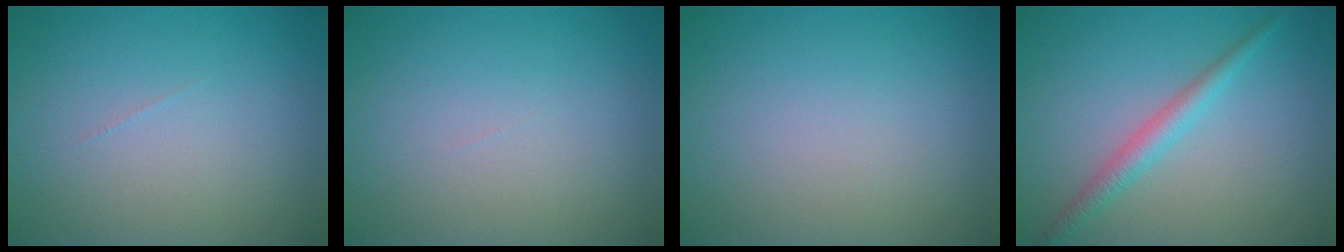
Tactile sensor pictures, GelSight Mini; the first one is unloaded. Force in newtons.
{"total": 0.0}
{"total": 0.0}
{"total": 2.4, "press": 2.3, "slide": 0.2}